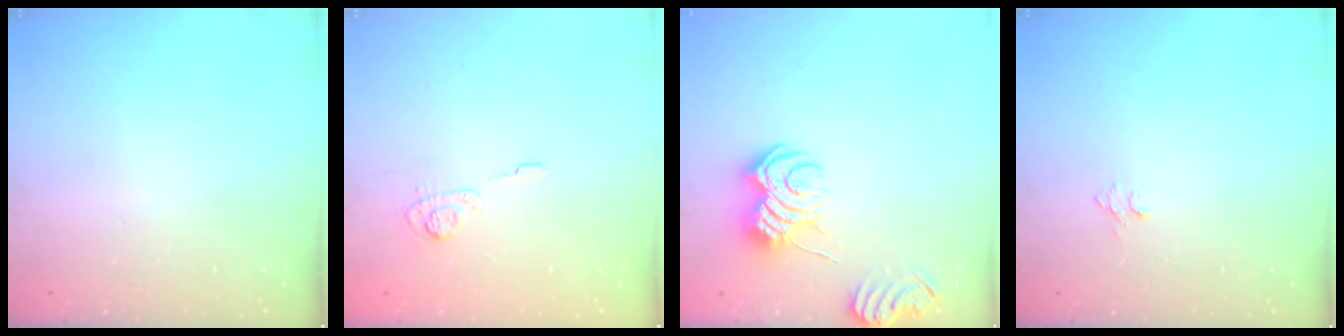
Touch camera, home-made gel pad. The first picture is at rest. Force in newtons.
{"total": 5.8, "press": 5.6, "slide": 1.6}
{"total": 6.8, "press": 6.8, "slide": 0.3}
{"total": 4.2, "press": 4.2, "slide": 0.5}